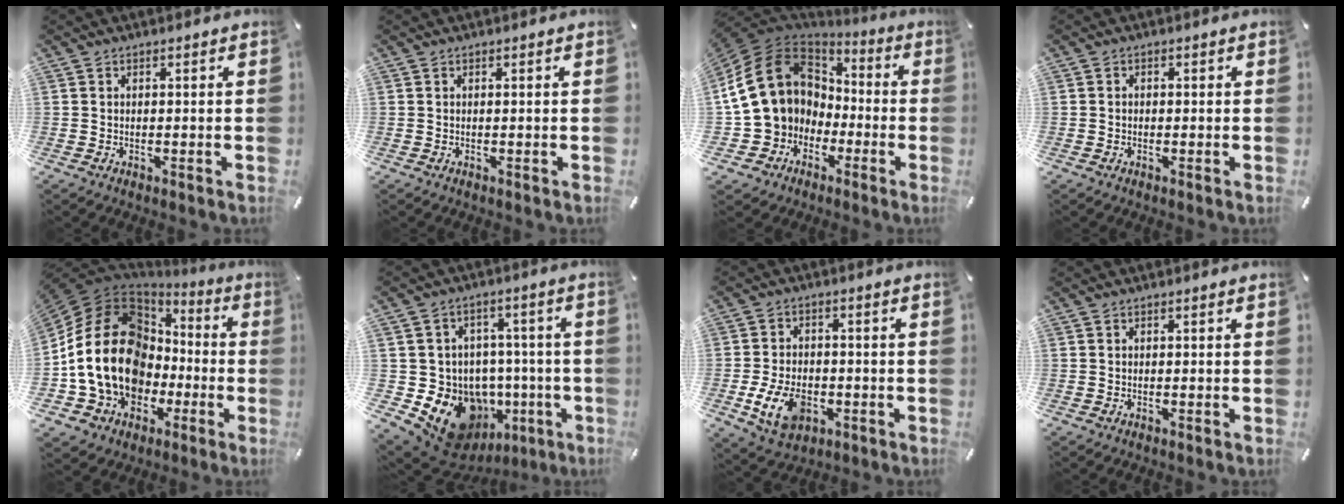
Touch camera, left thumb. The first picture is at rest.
{"total": 0.0}
{"total": 17.7, "force": [1.3, 15.8, 7.7], "torque": [-0.174, 0.000, 0.035]}
{"total": 1.0, "force": [-0.3, 0.9, 0.3], "torque": [-0.006, 0.004, -0.007]}
{"total": 23.2, "force": [-1.7, 18.0, 14.5], "torque": [-0.319, -0.002, -0.018]}
{"total": 15.3, "force": [-6.3, 12.1, 7.0], "torque": [-0.104, 0.019, -0.084]}
{"total": 9.5, "force": [-2.9, 6.7, 6.1], "torque": [-0.126, 0.007, -0.051]}
{"total": 0.0}